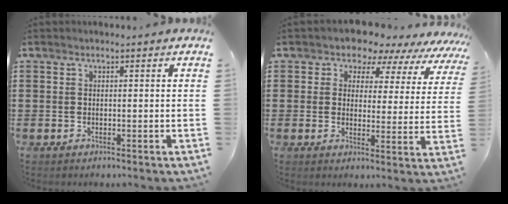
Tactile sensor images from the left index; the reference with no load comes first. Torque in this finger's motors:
{"motor_torque": [2.14, 0.00, 0.59, 0.03]}